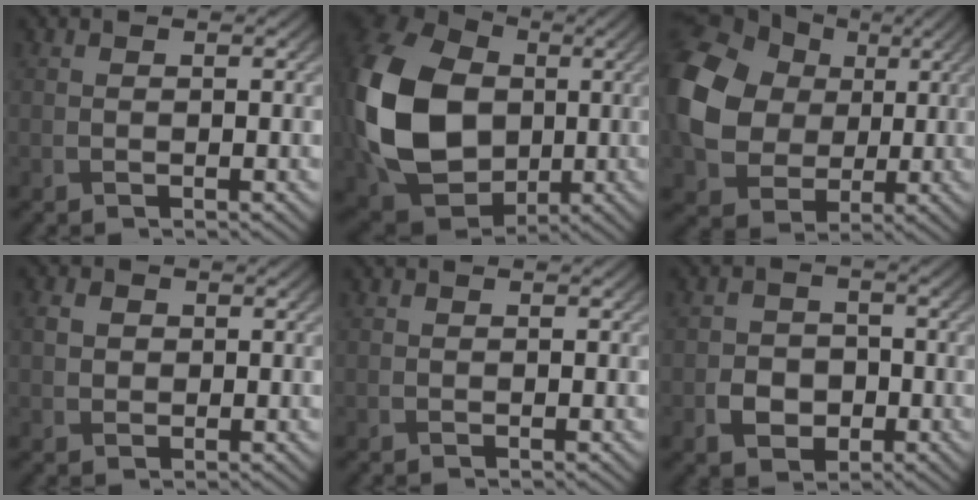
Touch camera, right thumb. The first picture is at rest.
{"total": 18.3, "force": [0.2, 14.0, 11.8], "torque": [-0.311, -0.015, 0.000]}
{"total": 15.0, "force": [2.3, 12.2, 8.4], "torque": [-0.223, 0.007, 0.026]}
{"total": 2.4, "force": [0.5, 2.0, 1.1], "torque": [-0.032, 0.001, 0.006]}
{"total": 0.0}
{"total": 4.1, "force": [-1.4, 3.3, 2.0], "torque": [-0.034, -0.005, -0.024]}